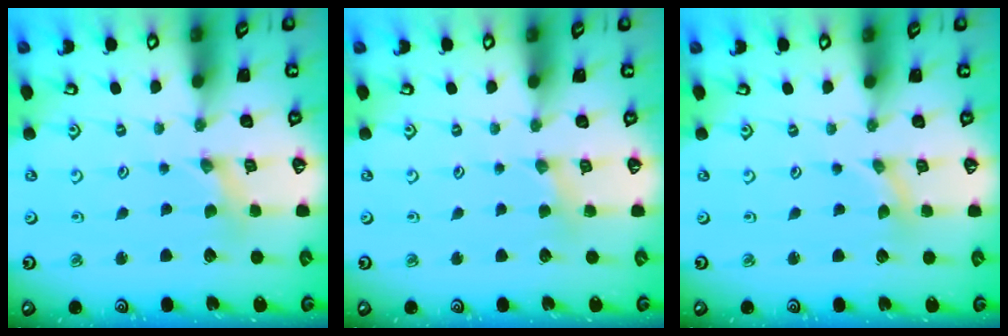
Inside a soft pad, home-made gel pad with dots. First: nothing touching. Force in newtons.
{"total": 2.1, "press": 2.1, "slide": 0.4}
{"total": 0.0}